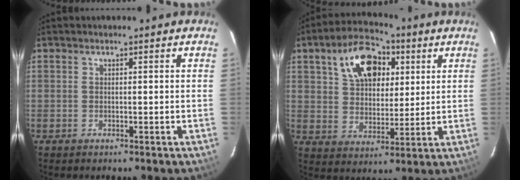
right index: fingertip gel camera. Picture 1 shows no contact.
{"total": 14.0, "force": [5.8, 9.0, 9.0], "torque": [-0.167, 0.035, 0.103]}